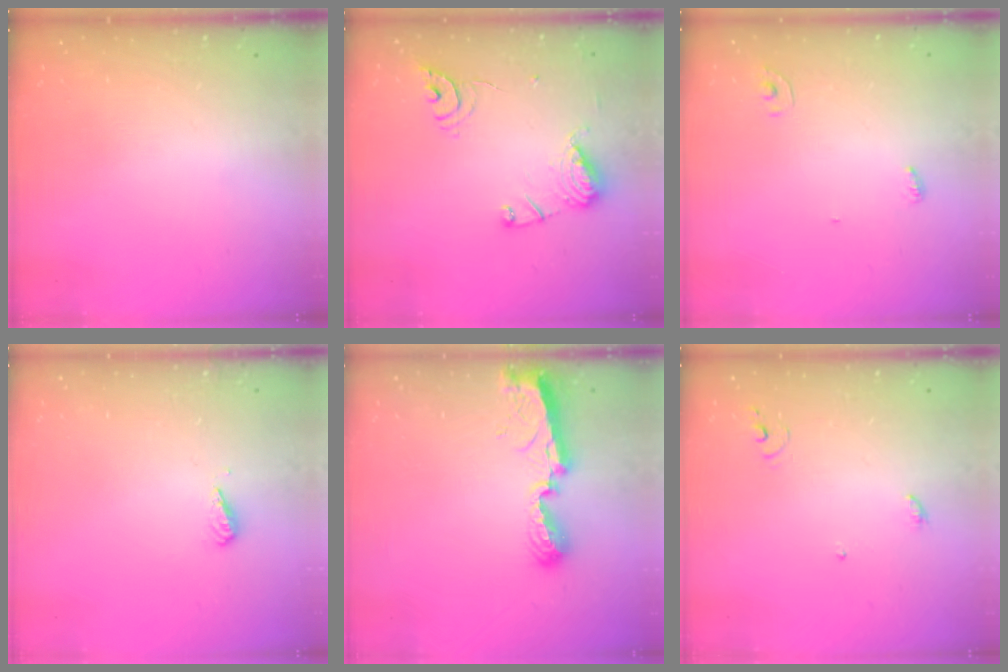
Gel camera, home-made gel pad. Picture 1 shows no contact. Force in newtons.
{"total": 12.4, "press": 12.3, "slide": 1.1}
{"total": 3.6, "press": 3.5, "slide": 0.3}
{"total": 3.0, "press": 3.0, "slide": 0.1}
{"total": 9.0, "press": 9.0, "slide": 0.5}
{"total": 3.8, "press": 3.8, "slide": 0.2}